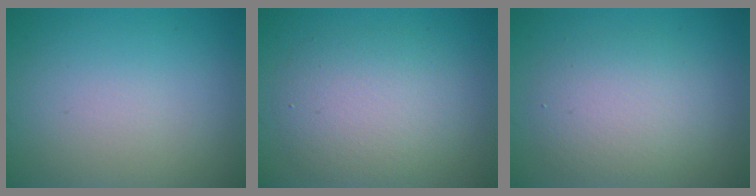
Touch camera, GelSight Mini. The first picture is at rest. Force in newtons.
{"total": 4.8, "press": 4.8, "slide": 0.2}
{"total": 4.0, "press": 4.0, "slide": 0.3}